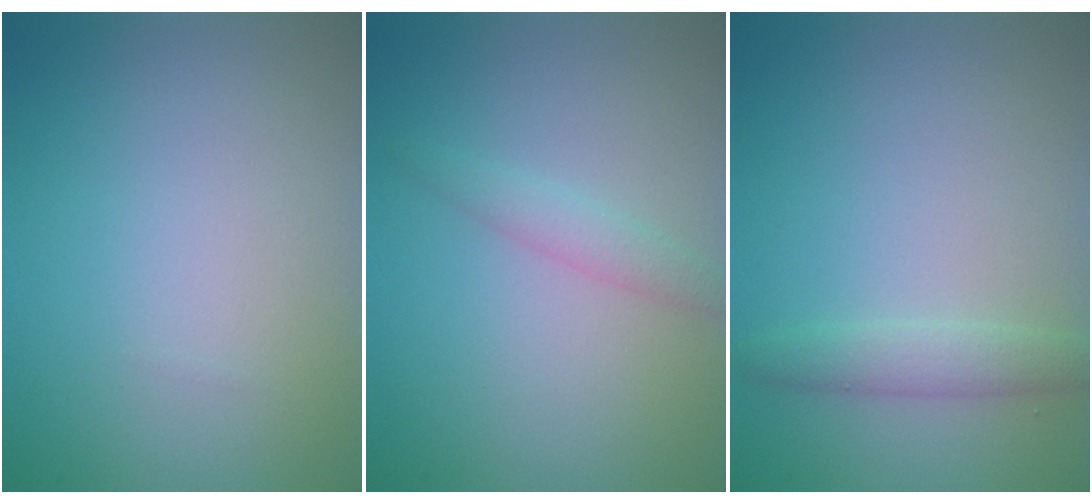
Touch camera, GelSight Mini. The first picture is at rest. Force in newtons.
{"total": 1.6, "press": 1.6, "slide": 0.0}
{"total": 1.9, "press": 1.9, "slide": 0.0}